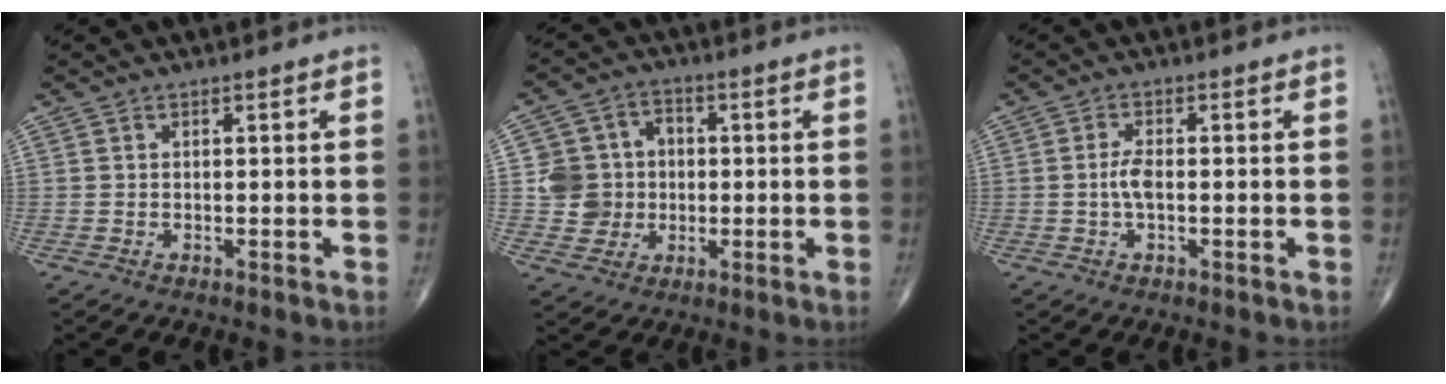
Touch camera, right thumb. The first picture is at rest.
{"total": 8.7, "force": [-0.2, 8.2, 2.8], "torque": [-0.017, 0.017, -0.006]}
{"total": 2.9, "force": [-0.4, 1.2, 2.6], "torque": [-0.059, 0.005, -0.010]}